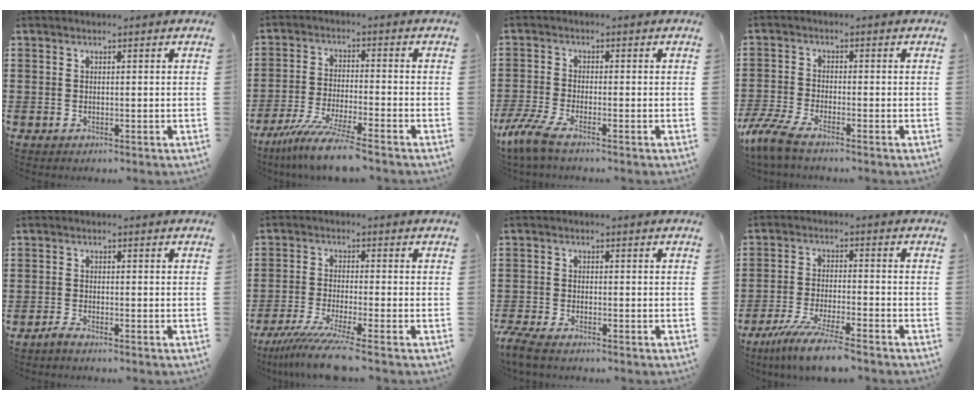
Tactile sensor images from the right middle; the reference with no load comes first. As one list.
[{"total": 7.9, "force": [-6.6, -0.4, 4.3], "torque": [-0.095, -0.019, -0.130]}, {"total": 4.2, "force": [-3.0, 0.3, 2.9], "torque": [-0.085, -0.020, -0.065]}, {"total": 4.5, "force": [-3.7, 0.5, 2.6], "torque": [-0.084, -0.020, -0.081]}, {"total": 1.2, "force": [-1.1, 0.0, 0.6], "torque": [-0.011, -0.002, -0.020]}, {"total": 6.2, "force": [-4.8, -0.4, 3.8], "torque": [-0.088, -0.024, -0.095]}, {"total": 2.9, "force": [-2.6, 0.2, 1.3], "torque": [-0.043, -0.007, -0.057]}, {"total": 7.0, "force": [-5.9, -0.3, 3.6], "torque": [-0.080, -0.018, -0.114]}]